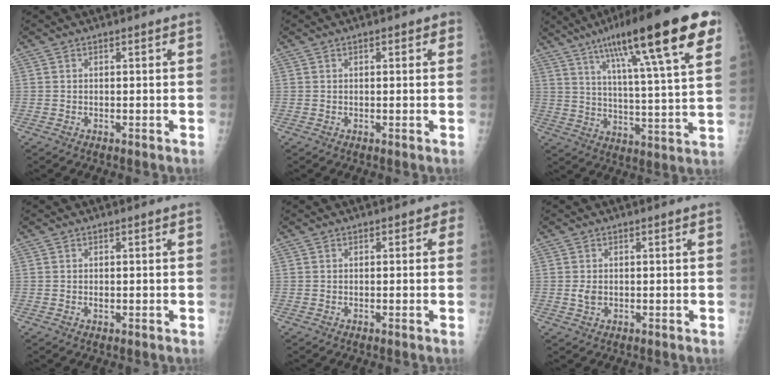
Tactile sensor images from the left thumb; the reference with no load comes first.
{"total": 2.1, "force": [0.9, 1.2, 1.5], "torque": [-0.008, 0.002, 0.008]}
{"total": 25.3, "force": [13.8, 4.0, 20.8], "torque": [-0.309, -0.019, 0.210]}
{"total": 0.5, "force": [-0.1, 0.3, 0.4], "torque": [-0.004, 0.000, -0.001]}
{"total": 1.6, "force": [0.3, 1.2, 1.0], "torque": [0.010, 0.006, -0.005]}
{"total": 1.6, "force": [-0.1, 1.2, 1.1], "torque": [-0.017, -0.001, 0.000]}